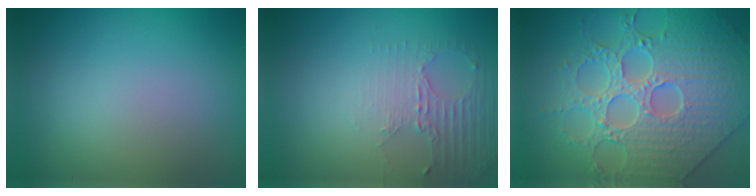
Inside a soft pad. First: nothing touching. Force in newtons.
{"total": 2.5, "press": 1.7, "slide": 1.8}
{"total": 6.7, "press": 6.0, "slide": 2.9}